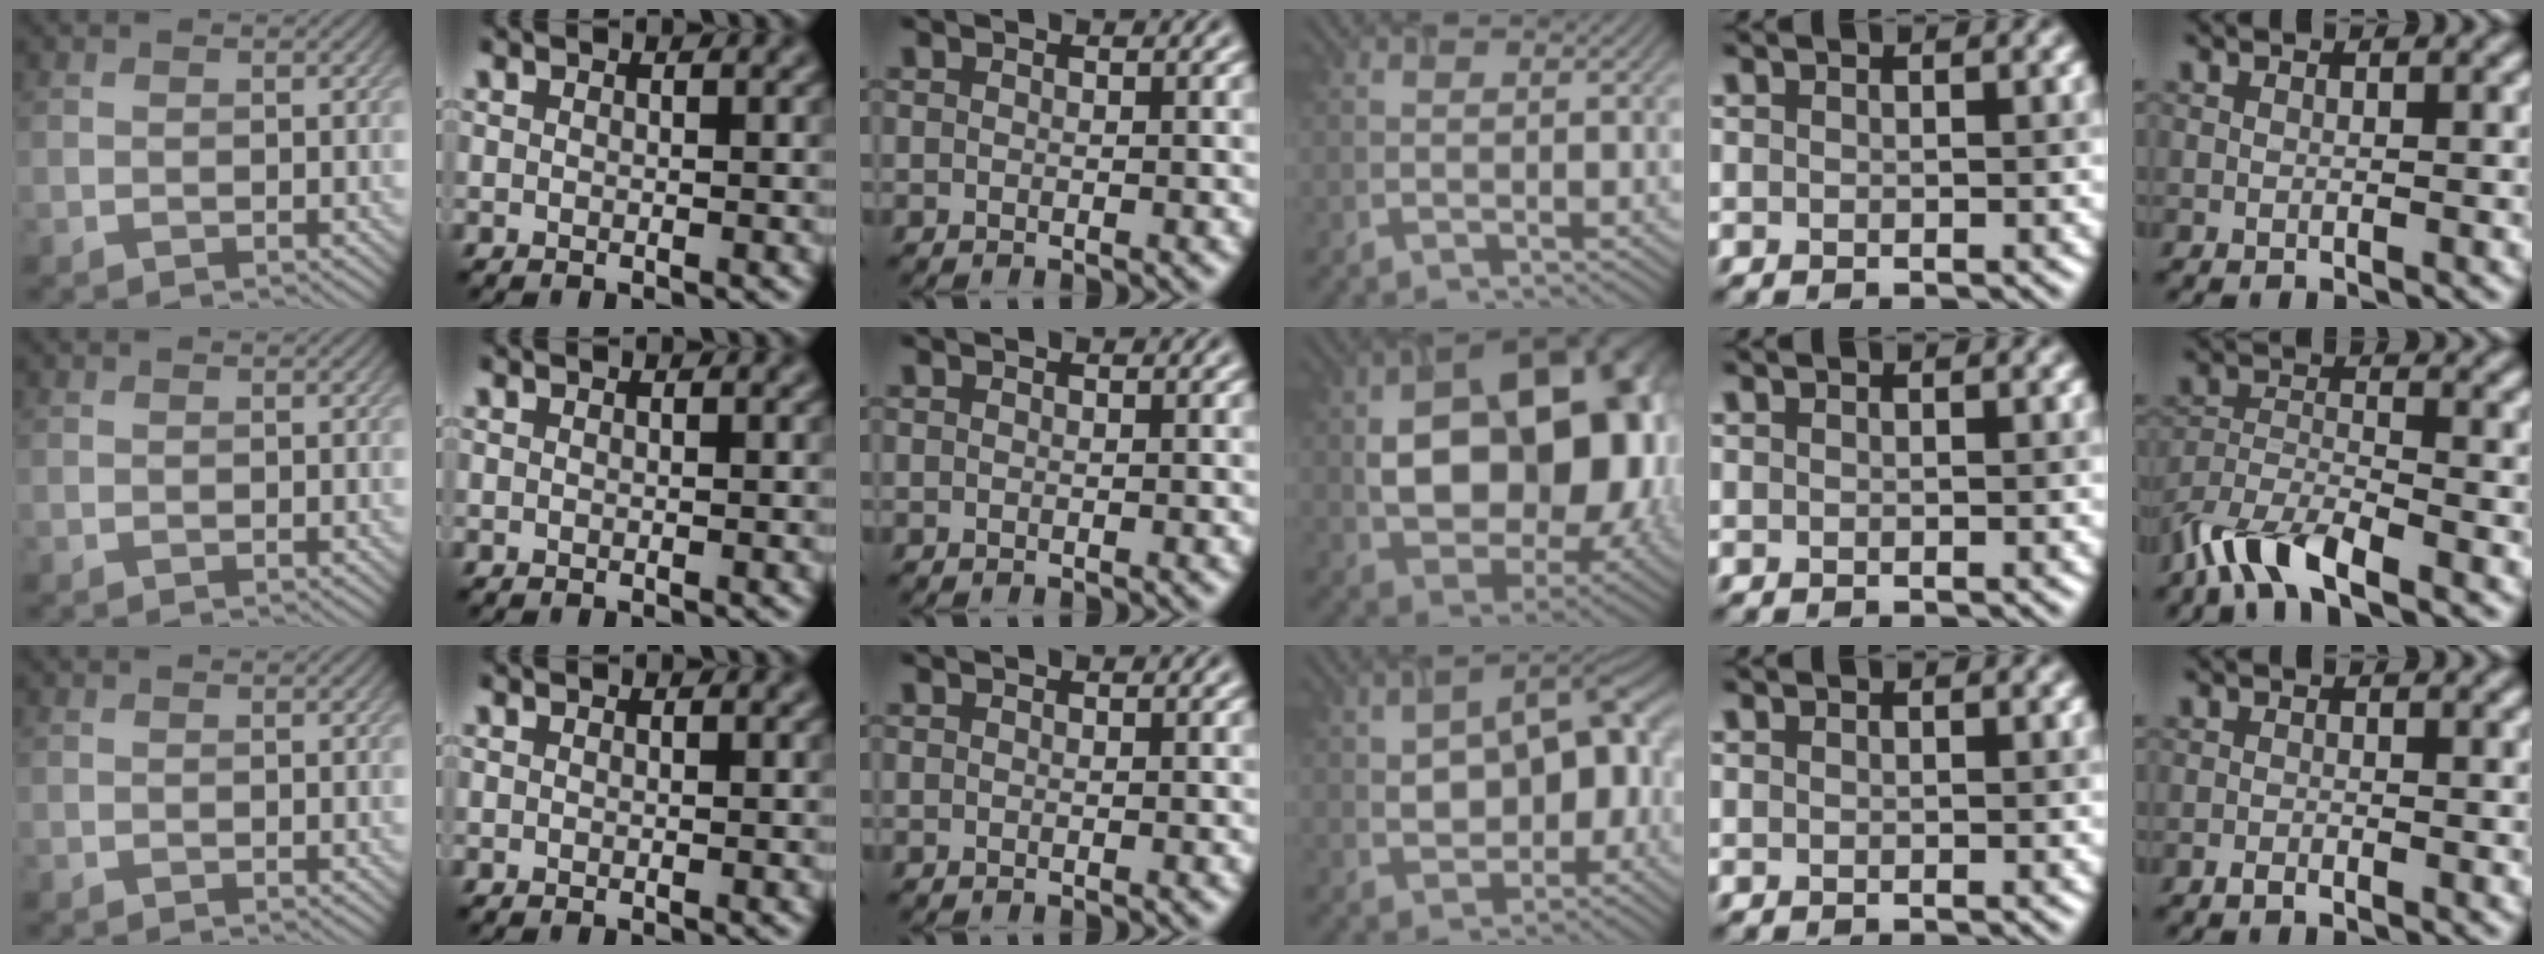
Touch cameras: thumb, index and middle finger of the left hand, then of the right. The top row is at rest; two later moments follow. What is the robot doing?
{"motion": "lift_and_place", "object": "timer"}